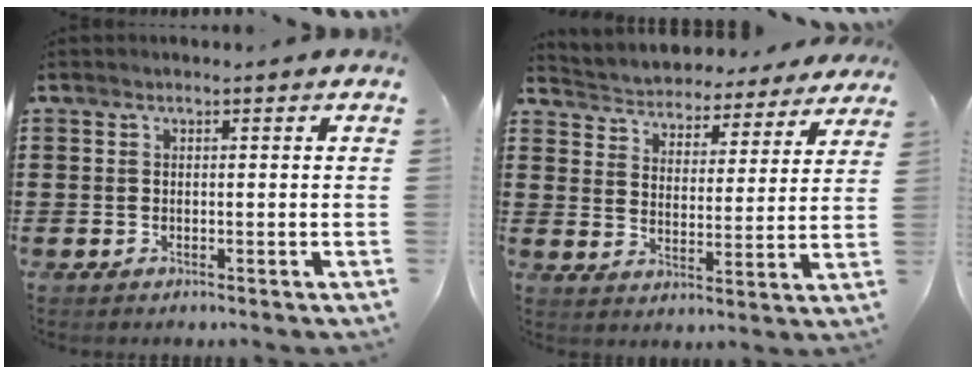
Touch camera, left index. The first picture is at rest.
{"total": 3.7, "force": [3.6, 0.4, -0.7], "torque": [-0.015, -0.034, 0.055]}